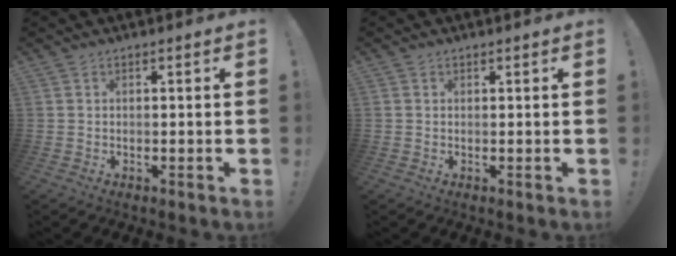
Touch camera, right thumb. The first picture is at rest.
{"total": 0.6, "force": [0.4, 0.4, 0.0], "torque": [0.000, 0.001, 0.007]}